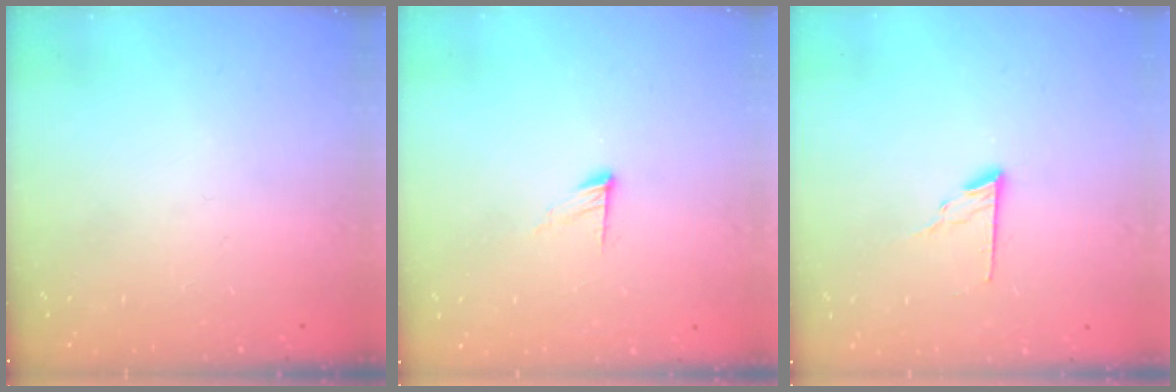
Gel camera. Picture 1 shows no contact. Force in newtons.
{"total": 6.8, "press": 6.8, "slide": 0.6}
{"total": 7.4, "press": 7.4, "slide": 0.6}